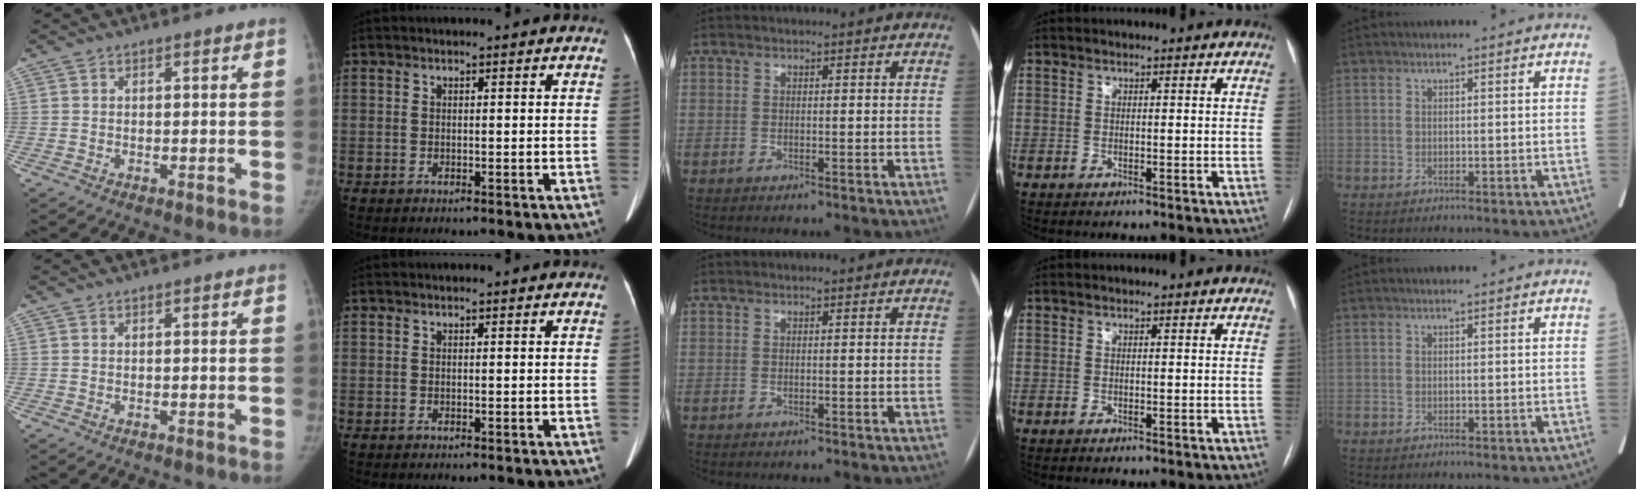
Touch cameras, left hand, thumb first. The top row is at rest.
{}